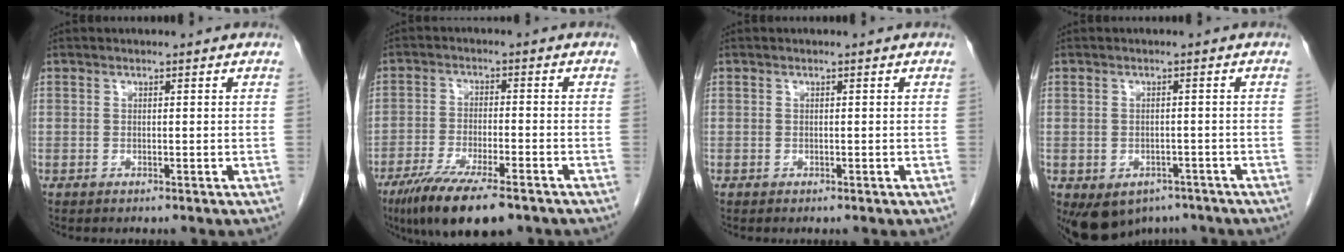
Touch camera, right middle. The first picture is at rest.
{"total": 12.1, "force": [-8.5, 2.4, 8.3], "torque": [-0.139, -0.026, -0.137]}
{"total": 0.0}
{"total": 7.8, "force": [-4.9, 5.5, 2.7], "torque": [-0.043, 0.008, -0.061]}